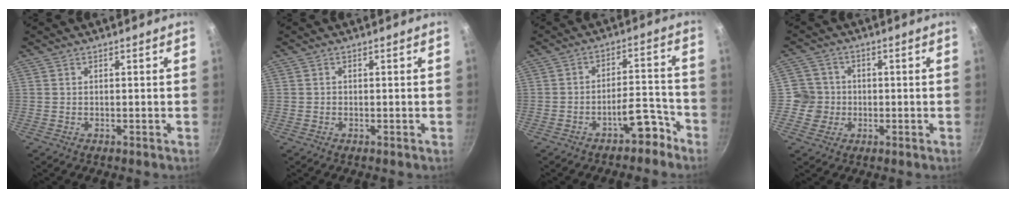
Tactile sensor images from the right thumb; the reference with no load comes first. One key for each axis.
{"total": 0.0}
{"total": 6.5, "fx": -4.5, "fy": 2.8, "fz": 3.7, "tx": -0.040, "ty": 0.059, "tz": -0.072}
{"total": 5.4, "fx": -0.7, "fy": 5.3, "fz": 0.2, "tx": 0.029, "ty": 0.013, "tz": -0.019}